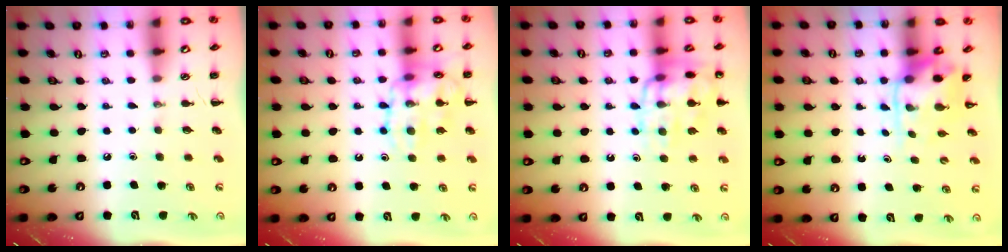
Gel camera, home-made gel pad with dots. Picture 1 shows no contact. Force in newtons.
{"total": 15.8, "press": 15.7, "slide": 1.4}
{"total": 13.6, "press": 13.6, "slide": 0.9}
{"total": 4.0, "press": 3.9, "slide": 0.8}